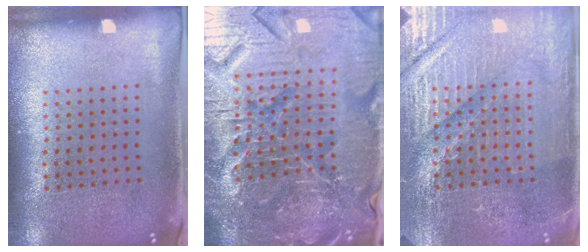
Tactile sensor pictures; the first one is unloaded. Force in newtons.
{"total": 6.5, "press": 5.9, "slide": 2.7}
{"total": 4.3, "press": 4.1, "slide": 1.1}